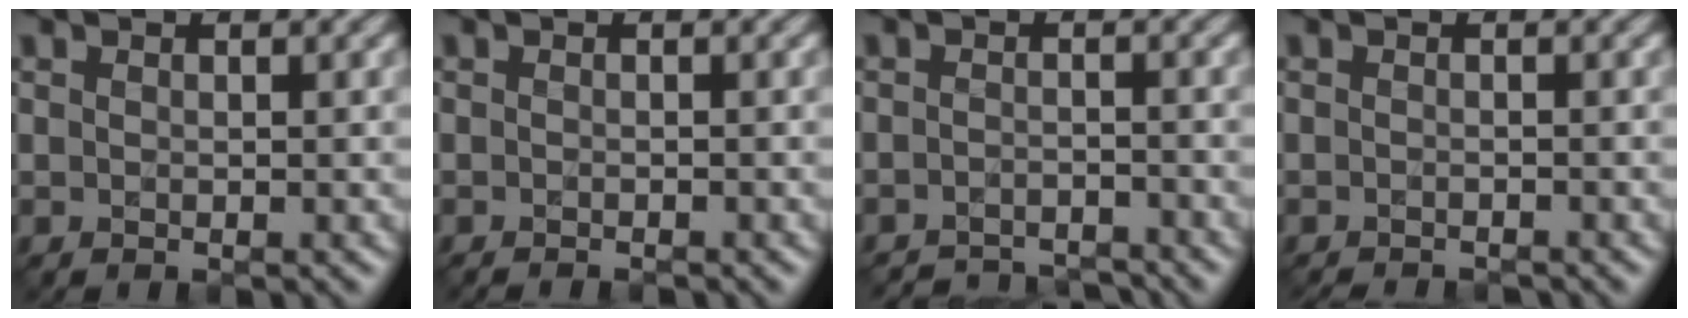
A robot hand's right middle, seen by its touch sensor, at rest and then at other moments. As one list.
[{"total": 0.7, "force": [-0.7, -0.2, 0.1], "torque": [-0.002, -0.008, -0.015]}, {"total": 3.8, "force": [-3.8, 0.2, 0.2], "torque": [0.004, -0.004, -0.058]}, {"total": 1.9, "force": [-1.9, 0.0, 0.3], "torque": [-0.003, -0.013, -0.030]}]